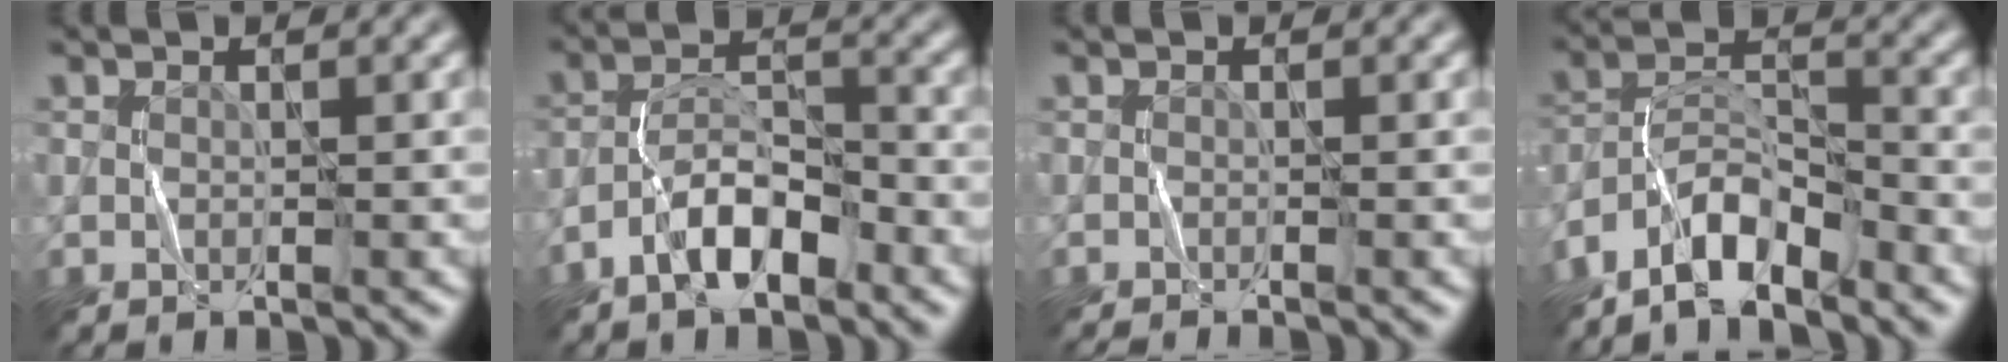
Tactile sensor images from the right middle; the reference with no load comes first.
{"total": 4.9, "force": [-3.1, 1.9, 3.3], "torque": [-0.053, 0.011, -0.060]}
{"total": 1.3, "force": [-1.2, 0.0, 0.5], "torque": [-0.007, -0.003, -0.023]}
{"total": 5.6, "force": [-4.5, 1.7, 2.9], "torque": [-0.047, 0.007, -0.088]}